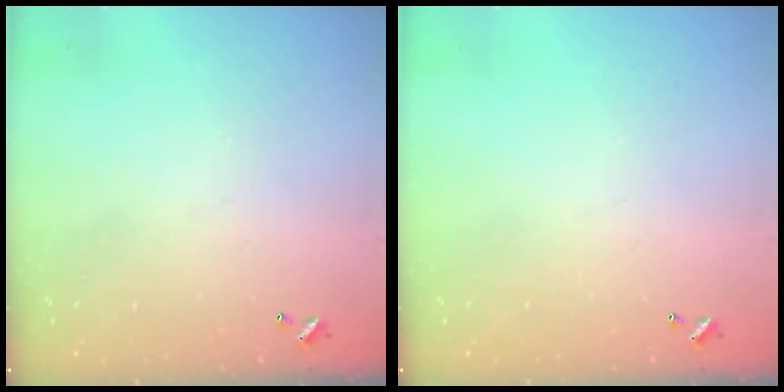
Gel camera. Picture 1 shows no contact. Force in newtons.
{"total": 0.0}